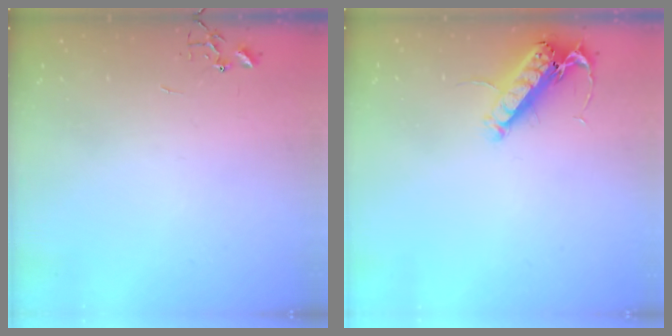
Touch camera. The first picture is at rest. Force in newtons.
{"total": 14.2, "press": 14.0, "slide": 2.5}